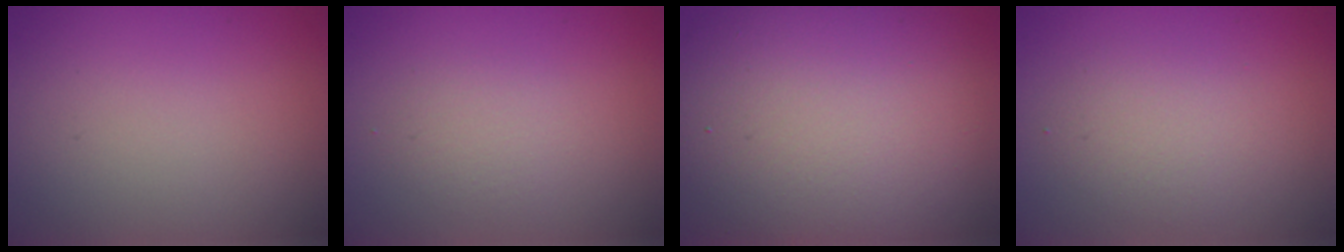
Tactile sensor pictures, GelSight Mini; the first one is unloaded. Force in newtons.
{"total": 1.5, "press": 1.5, "slide": 0.1}
{"total": 12.9, "press": 12.9, "slide": 1.0}
{"total": 2.4, "press": 2.4, "slide": 0.3}